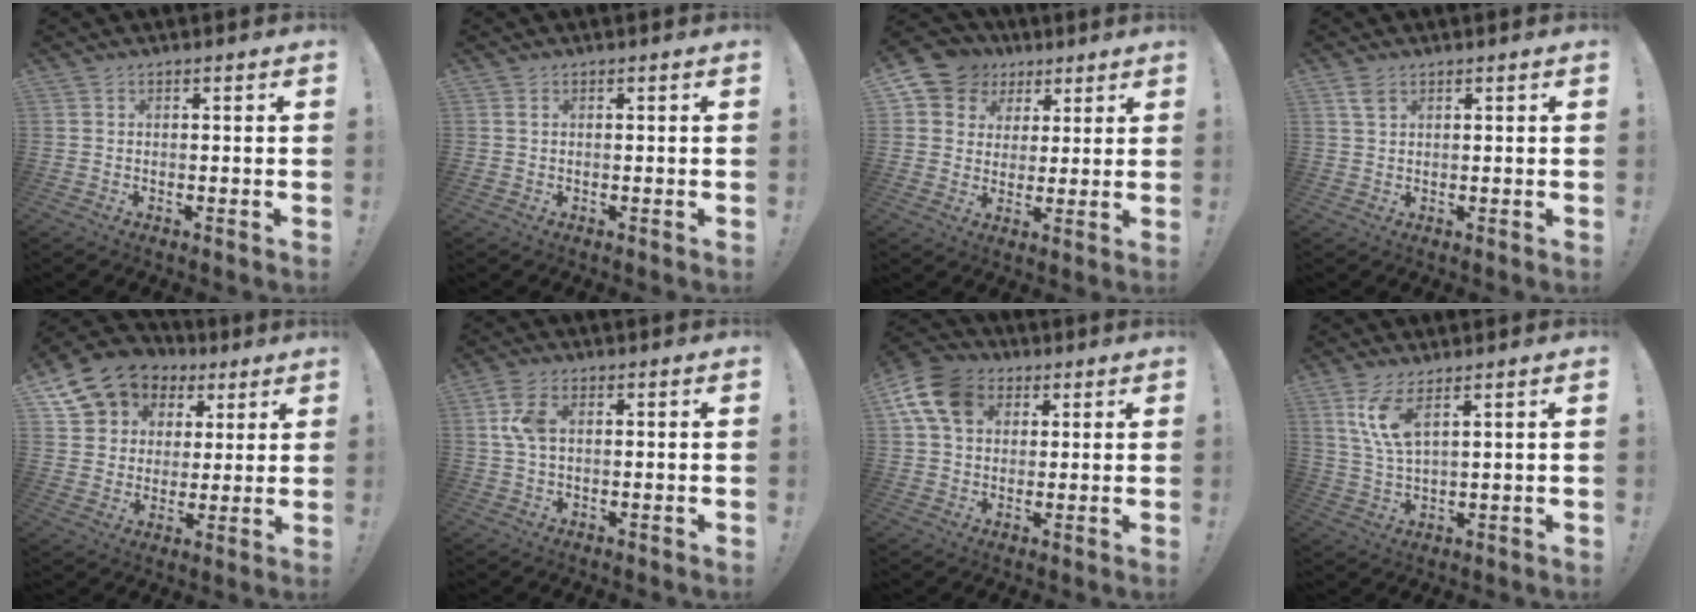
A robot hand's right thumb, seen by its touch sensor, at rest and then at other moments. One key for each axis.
{"total": 0.6, "fx": 0.1, "fy": 0.0, "fz": 0.5, "tx": -0.010, "ty": 0.002, "tz": 0.001}
{"total": 9.1, "fx": 4.3, "fy": 7.8, "fz": 1.9, "tx": -0.038, "ty": -0.025, "tz": 0.089}
{"total": 2.9, "fx": 1.7, "fy": 1.4, "fz": 1.8, "tx": -0.029, "ty": -0.005, "tz": 0.029}
{"total": 11.1, "fx": 6.6, "fy": 8.5, "fz": 2.8, "tx": -0.044, "ty": -0.051, "tz": 0.130}
{"total": 6.7, "fx": 1.3, "fy": 3.8, "fz": 5.3, "tx": -0.113, "ty": 0.006, "tz": 0.024}
{"total": 13.2, "fx": 4.6, "fy": 9.8, "fz": 7.6, "tx": -0.149, "ty": -0.003, "tz": 0.092}
{"total": 8.3, "fx": 4.6, "fy": 2.3, "fz": 6.5, "tx": -0.128, "ty": -0.021, "tz": 0.079}